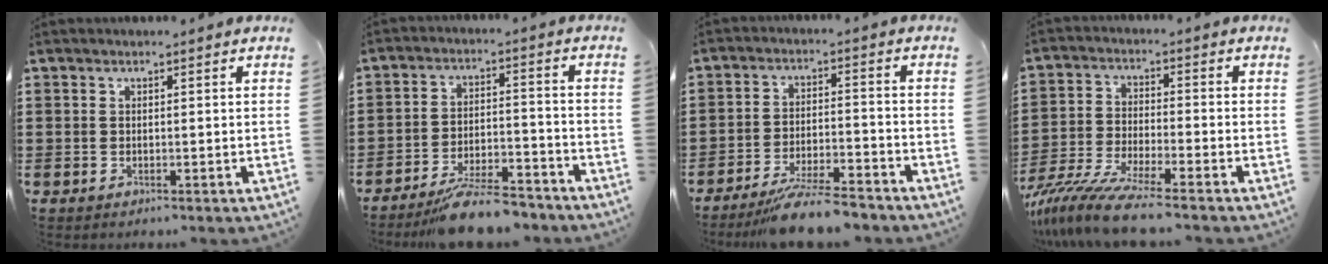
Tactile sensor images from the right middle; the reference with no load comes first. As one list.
[{"total": 8.0, "force": [-7.2, 1.1, 3.4], "torque": [-0.053, 0.018, -0.132]}, {"total": 7.6, "force": [-6.7, 0.2, 3.5], "torque": [-0.064, 0.000, -0.127]}, {"total": 8.1, "force": [-6.9, 0.1, 4.2], "torque": [-0.096, -0.011, -0.137]}]